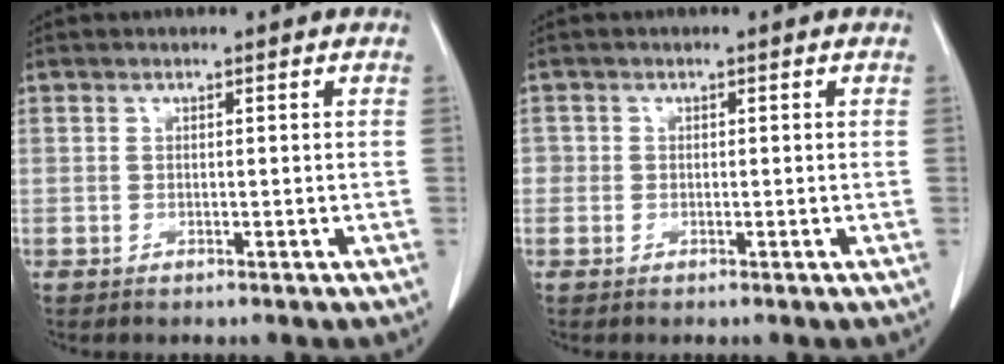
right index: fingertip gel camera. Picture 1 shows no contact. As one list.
[{"total": 1.1, "force": [-0.1, 1.1, 0.1], "torque": [0.012, 0.007, -0.004]}]